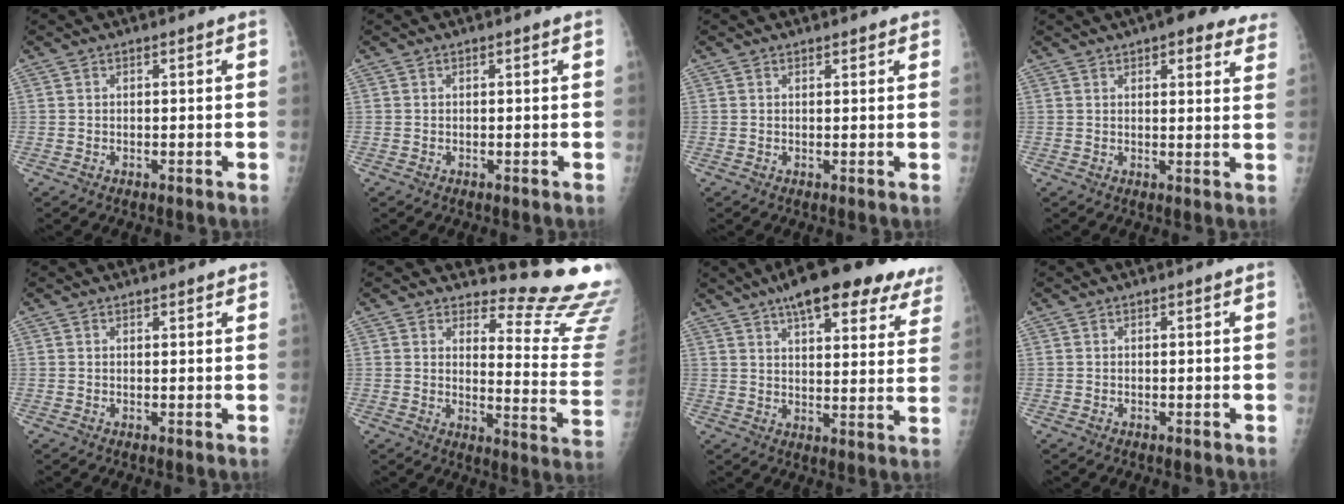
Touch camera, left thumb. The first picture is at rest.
{"total": 0.0}
{"total": 1.5, "force": [1.3, 0.5, 0.6], "torque": [-0.001, -0.004, 0.014]}
{"total": 13.0, "force": [9.4, 3.9, 8.1], "torque": [-0.066, -0.022, 0.101]}
{"total": 1.3, "force": [1.1, 0.4, 0.5], "torque": [-0.004, -0.004, 0.014]}
{"total": 15.6, "force": [15.2, 1.3, 2.9], "torque": [-0.005, -0.201, 0.162]}
{"total": 22.2, "force": [15.5, 6.8, 14.3], "torque": [-0.168, -0.030, 0.199]}
{"total": 0.0}